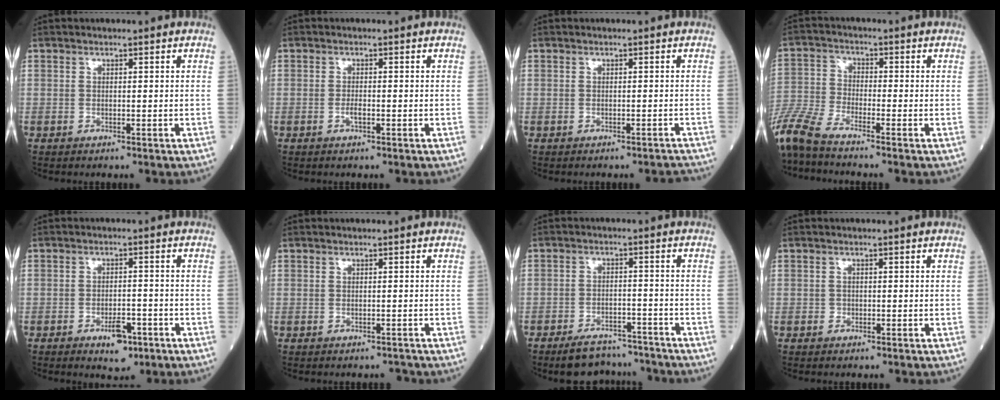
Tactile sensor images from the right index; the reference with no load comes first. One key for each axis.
{"total": 1.2, "fx": -0.5, "fy": 0.2, "fz": 1.0, "tx": -0.021, "ty": 0.001, "tz": -0.010}
{"total": 1.7, "fx": -1.7, "fy": 0.0, "fz": 0.2, "tx": 0.001, "ty": -0.001, "tz": -0.020}
{"total": 9.1, "fx": -8.1, "fy": 0.1, "fz": 4.1, "tx": -0.101, "ty": -0.025, "tz": -0.169}
{"total": 4.5, "fx": -2.5, "fy": 2.0, "fz": 3.1, "tx": -0.047, "ty": 0.003, "tz": -0.031}
{"total": 0.5, "fx": -0.5, "fy": 0.2, "fz": 0.1, "tx": 0.001, "ty": 0.001, "tz": -0.008}
{"total": 7.4, "fx": -6.8, "fy": 2.6, "fz": 1.4, "tx": -0.014, "ty": 0.008, "tz": -0.104}
{"total": 0.7, "fx": -0.3, "fy": 0.6, "fz": 0.1, "tx": 0.000, "ty": 0.005, "tz": -0.007}